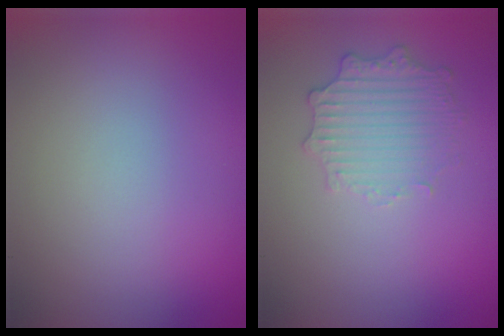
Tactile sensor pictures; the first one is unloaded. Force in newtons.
{"total": 2.6, "press": 2.5, "slide": 0.7}